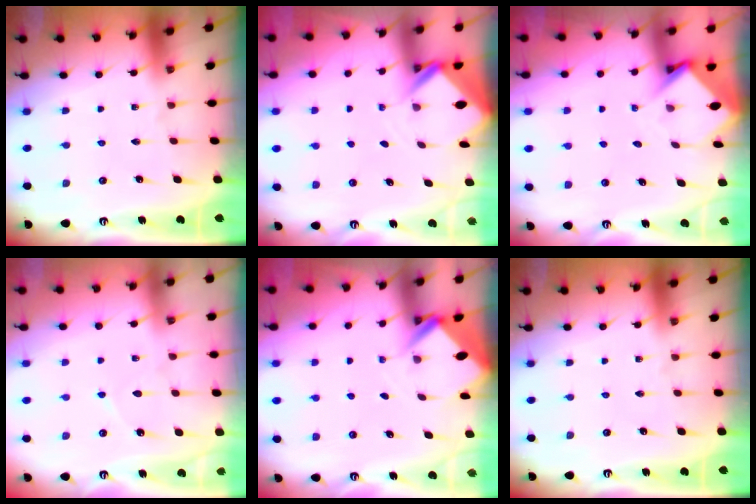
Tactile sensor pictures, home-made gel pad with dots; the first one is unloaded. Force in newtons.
{"total": 2.9, "press": 2.9, "slide": 0.2}
{"total": 3.6, "press": 3.6, "slide": 0.2}
{"total": 7.1, "press": 7.0, "slide": 0.8}
{"total": 2.5, "press": 2.5, "slide": 0.1}
{"total": 0.0}